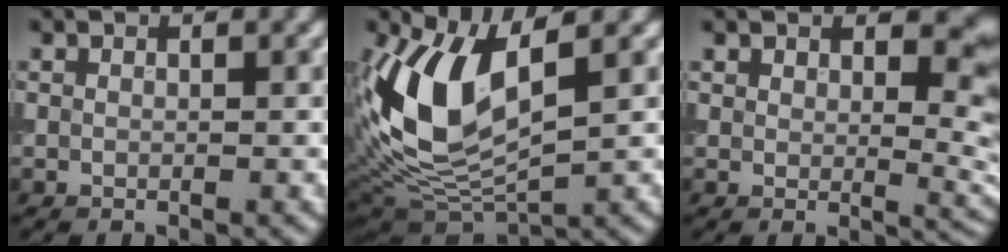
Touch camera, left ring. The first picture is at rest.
{"total": 9.8, "force": [2.2, 4.5, 8.4], "torque": [-0.183, -0.006, 0.042]}
{"total": 5.2, "force": [2.8, 2.4, 3.6], "torque": [-0.036, -0.004, 0.043]}